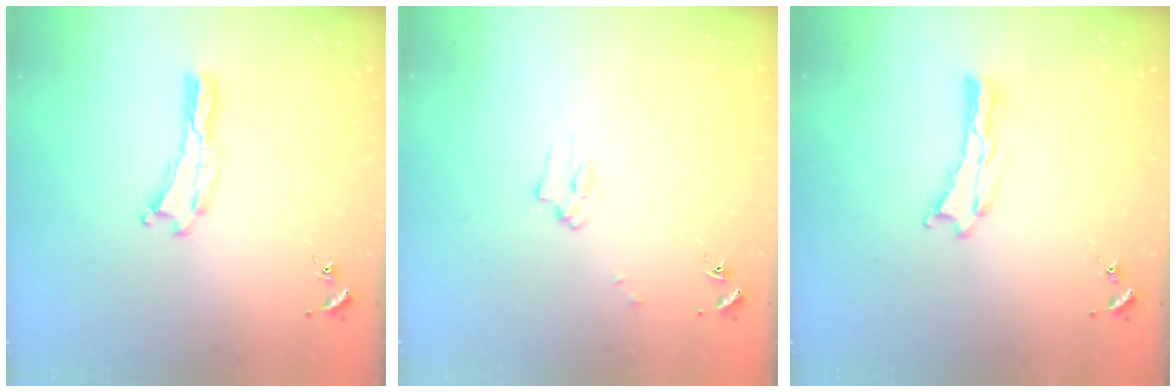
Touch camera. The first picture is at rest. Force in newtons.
{"total": 2.2, "press": 2.2, "slide": 0.2}
{"total": 0.0}